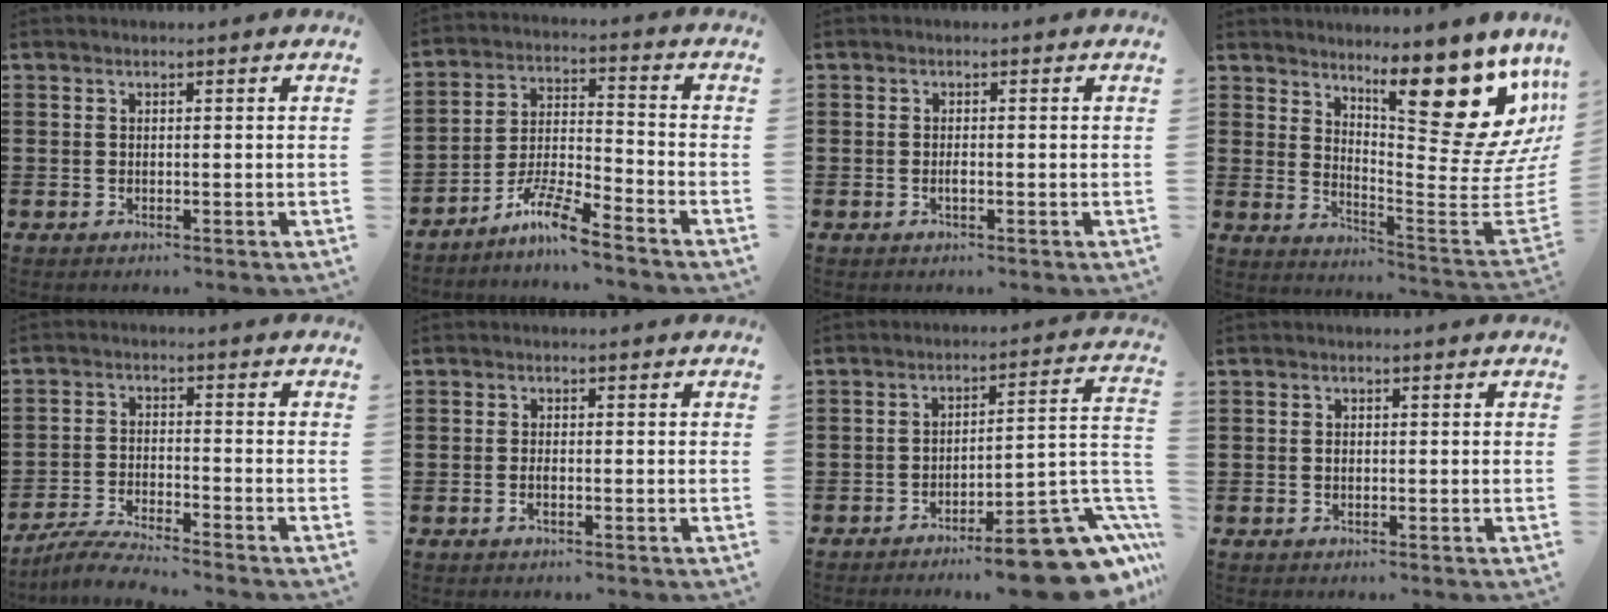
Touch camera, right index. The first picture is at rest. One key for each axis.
{"total": 7.6, "fx": -6.5, "fy": 0.3, "fz": 4.0, "tx": -0.094, "ty": -0.003, "tz": -0.129}
{"total": 0.9, "fx": -0.3, "fy": 0.3, "fz": 0.8, "tx": -0.016, "ty": -0.003, "tz": -0.004}
{"total": 16.2, "fx": 9.3, "fy": 5.5, "fz": 12.1, "tx": -0.166, "ty": -0.081, "tz": 0.150}
{"total": 4.7, "fx": -4.5, "fy": 0.0, "fz": 1.4, "tx": -0.038, "ty": -0.007, "tz": -0.090}
{"total": 1.1, "fx": -0.5, "fy": 0.2, "fz": 1.0, "tx": -0.021, "ty": -0.007, "tz": -0.006}
{"total": 13.5, "fx": -9.3, "fy": 2.6, "fz": 9.5, "tx": -0.102, "ty": 0.030, "tz": -0.157}
{"total": 0.9, "fx": -0.1, "fy": 0.5, "fz": 0.7, "tx": -0.018, "ty": -0.001, "tz": -0.002}